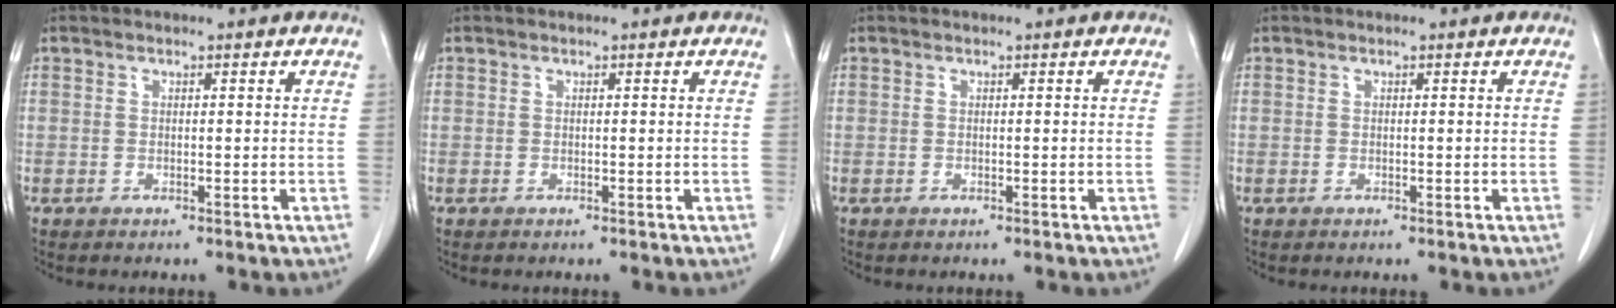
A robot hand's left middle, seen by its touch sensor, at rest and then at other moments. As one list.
[{"total": 0.0}, {"total": 0.0}, {"total": 0.0}]